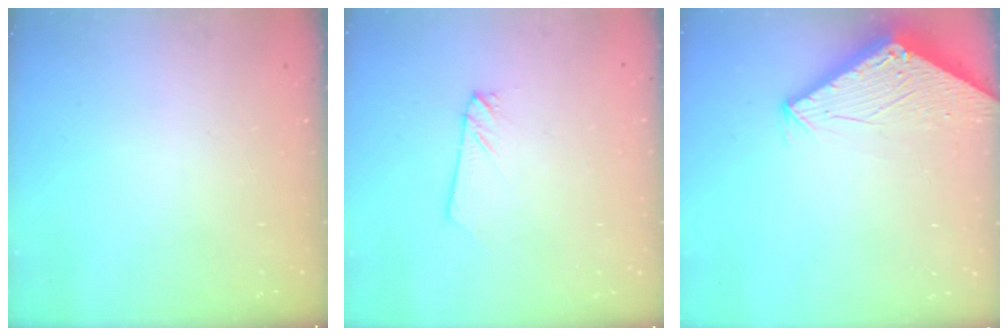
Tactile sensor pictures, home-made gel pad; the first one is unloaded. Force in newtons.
{"total": 1.6, "press": 1.6, "slide": 0.0}
{"total": 2.8, "press": 2.8, "slide": 0.2}